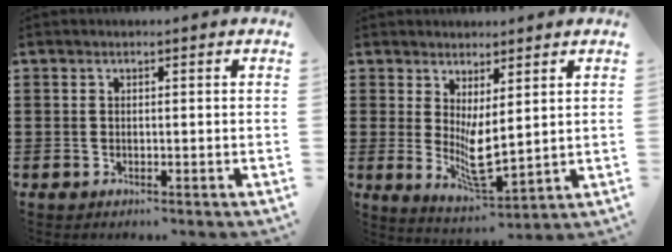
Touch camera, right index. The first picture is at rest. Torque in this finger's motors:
{"motor_torque": [0.74, -0.22, 0.22, 0.09]}